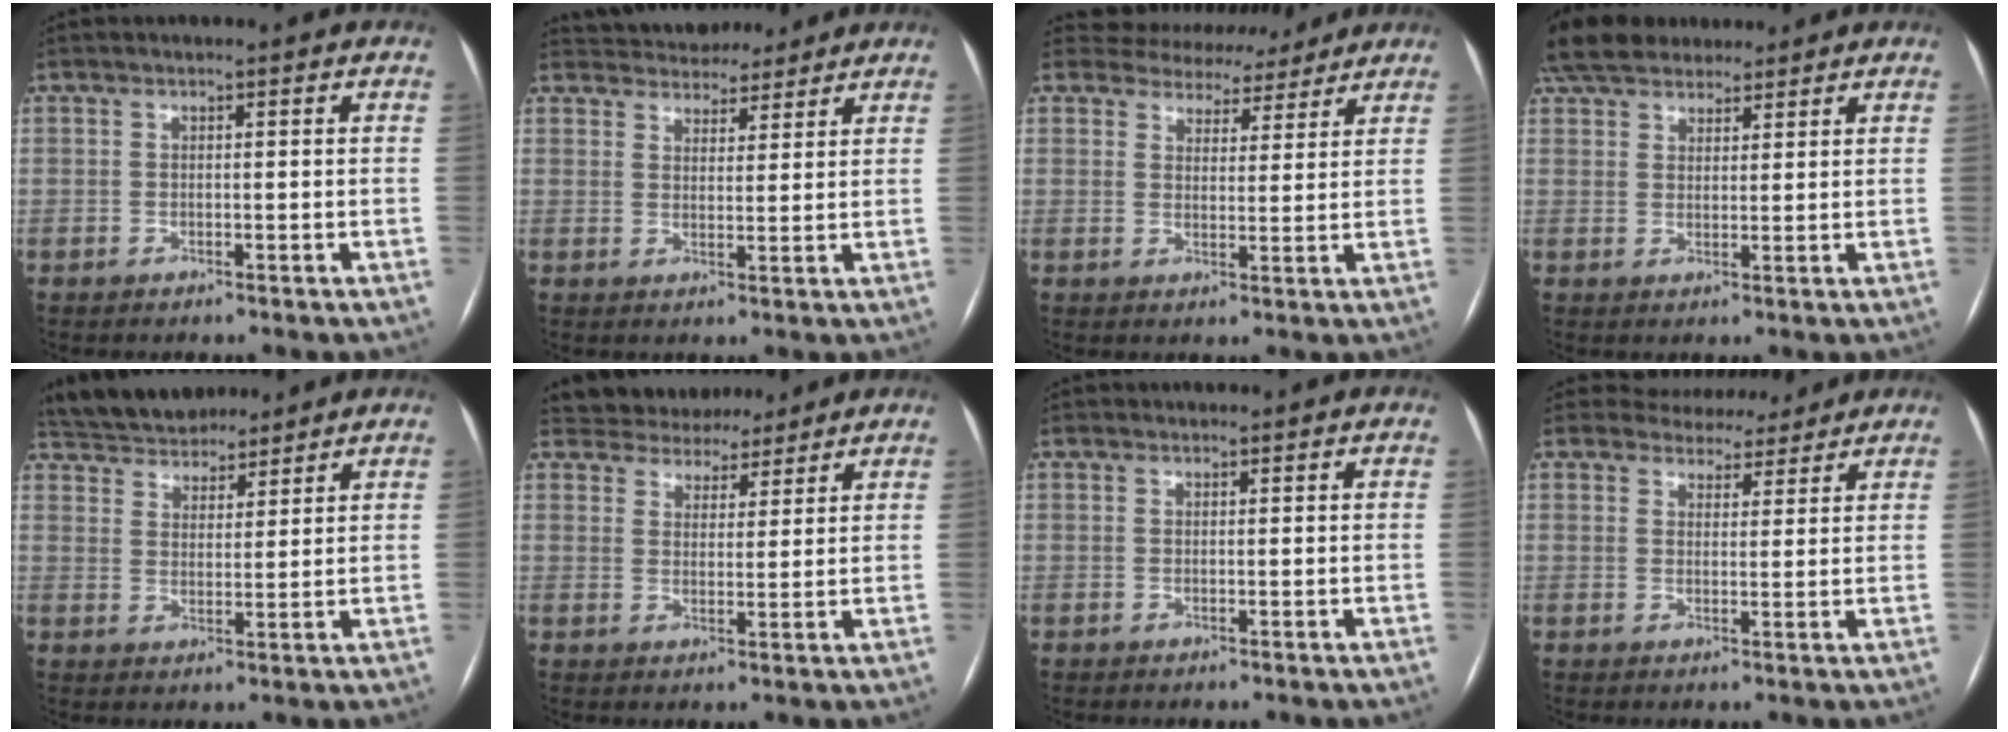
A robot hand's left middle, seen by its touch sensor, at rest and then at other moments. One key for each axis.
{"total": 9.8, "fx": 8.9, "fy": 3.7, "fz": 1.6, "tx": -0.018, "ty": 0.016, "tz": 0.127}
{"total": 9.4, "fx": 8.5, "fy": 3.9, "fz": 0.6, "tx": 0.002, "ty": 0.012, "tz": 0.108}
{"total": 13.3, "fx": 10.8, "fy": 5.9, "fz": 5.0, "tx": -0.100, "ty": 0.050, "tz": 0.183}
{"total": 11.1, "fx": 9.9, "fy": 4.1, "fz": 2.8, "tx": -0.051, "ty": 0.025, "tz": 0.169}
{"total": 7.6, "fx": 6.9, "fy": 3.2, "fz": 0.5, "tx": -0.005, "ty": 0.014, "tz": 0.098}
{"total": 0.6, "fx": 0.5, "fy": 0.4, "fz": 0.0, "tx": 0.002, "ty": 0.004, "tz": 0.007}
{"total": 7.1, "fx": 6.5, "fy": 2.9, "fz": 0.4, "tx": 0.004, "ty": 0.008, "tz": 0.081}